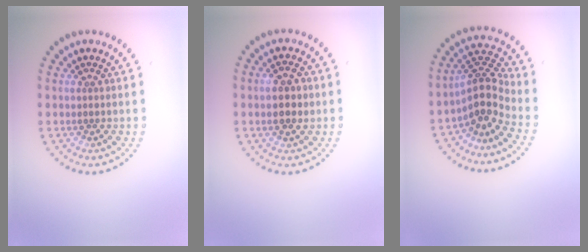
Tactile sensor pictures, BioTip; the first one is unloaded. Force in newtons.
{"total": 2.7, "press": 2.7, "slide": 0.1}
{"total": 3.7, "press": 2.6, "slide": 2.6}